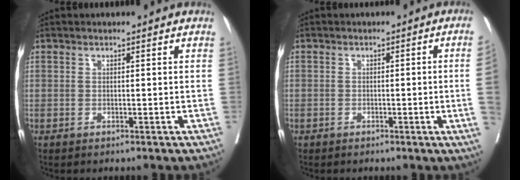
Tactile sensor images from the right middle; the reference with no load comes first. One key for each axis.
{"total": 4.0, "fx": -0.7, "fy": -0.8, "fz": 3.8, "tx": -0.051, "ty": 0.001, "tz": -0.009}